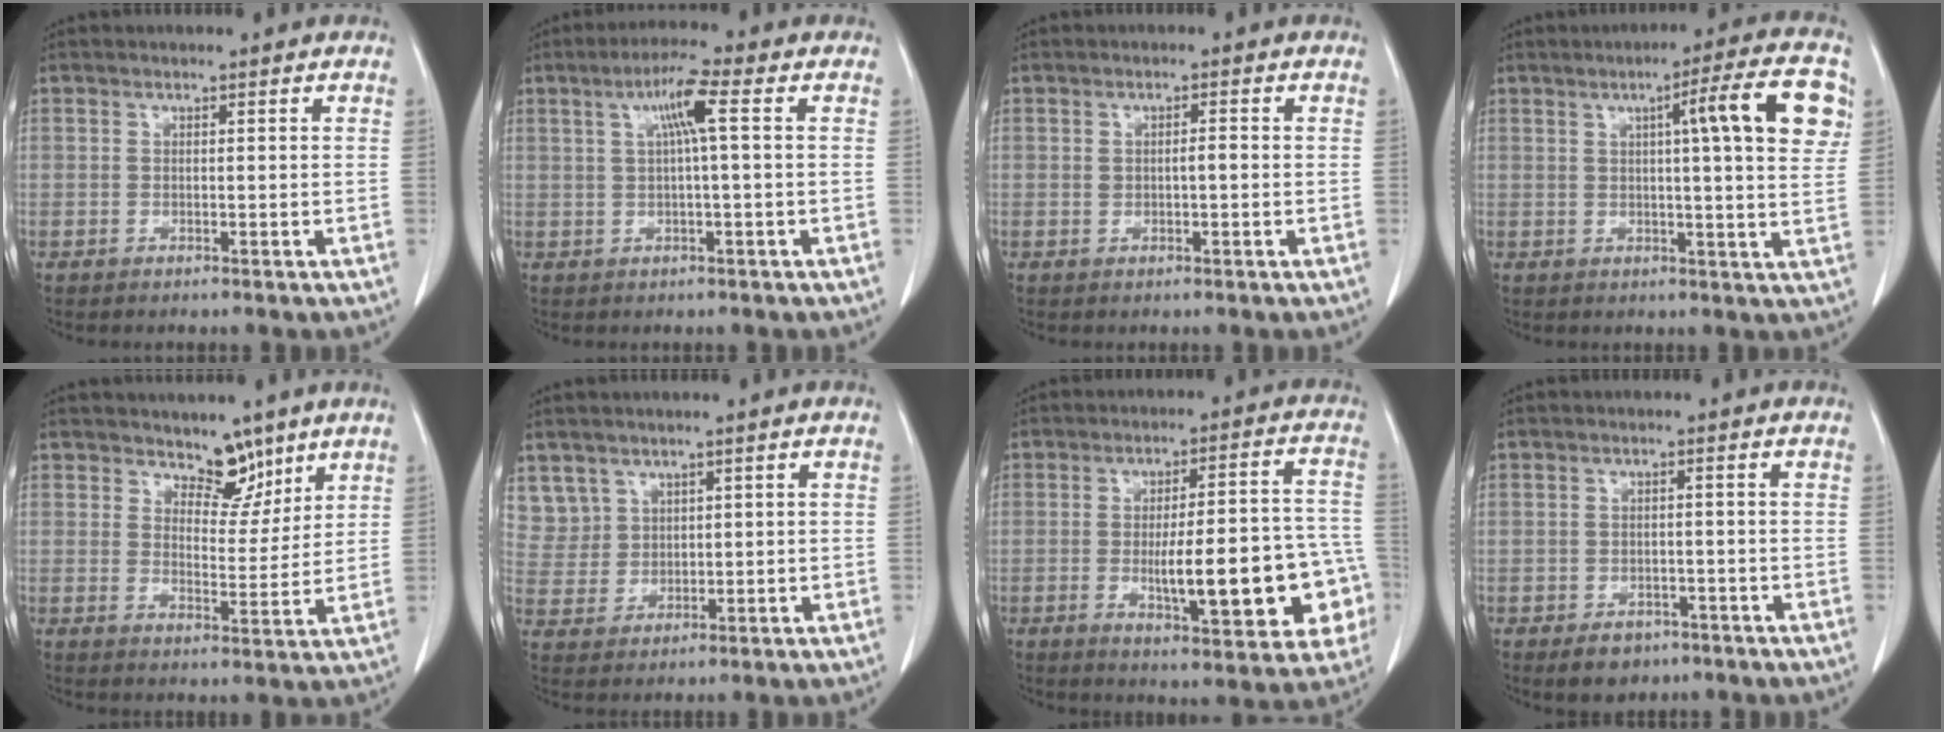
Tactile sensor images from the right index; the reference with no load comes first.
{"total": 5.4, "force": [1.4, -0.1, 5.2], "torque": [-0.094, 0.013, 0.025]}
{"total": 1.6, "force": [0.1, 0.5, 1.5], "torque": [-0.028, 0.006, 0.005]}
{"total": 11.6, "force": [3.9, 0.5, 10.9], "torque": [-0.147, 0.012, 0.045]}
{"total": 5.6, "force": [4.4, 2.8, 2.2], "torque": [-0.020, -0.008, 0.072]}
{"total": 6.1, "force": [3.7, 4.8, -0.1], "torque": [0.009, 0.010, 0.085]}
{"total": 17.6, "force": [-4.2, 4.2, 16.5], "torque": [-0.169, 0.034, -0.038]}
{"total": 3.9, "force": [-2.5, 2.6, 1.5], "torque": [-0.018, 0.003, -0.028]}